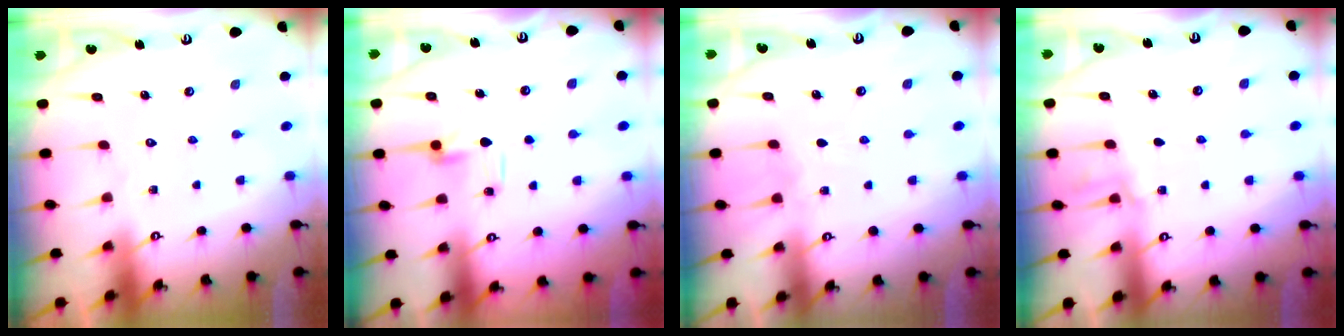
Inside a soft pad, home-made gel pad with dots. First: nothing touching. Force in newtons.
{"total": 6.7, "press": 6.7, "slide": 0.5}
{"total": 2.9, "press": 2.8, "slide": 0.7}
{"total": 1.3, "press": 1.2, "slide": 0.3}